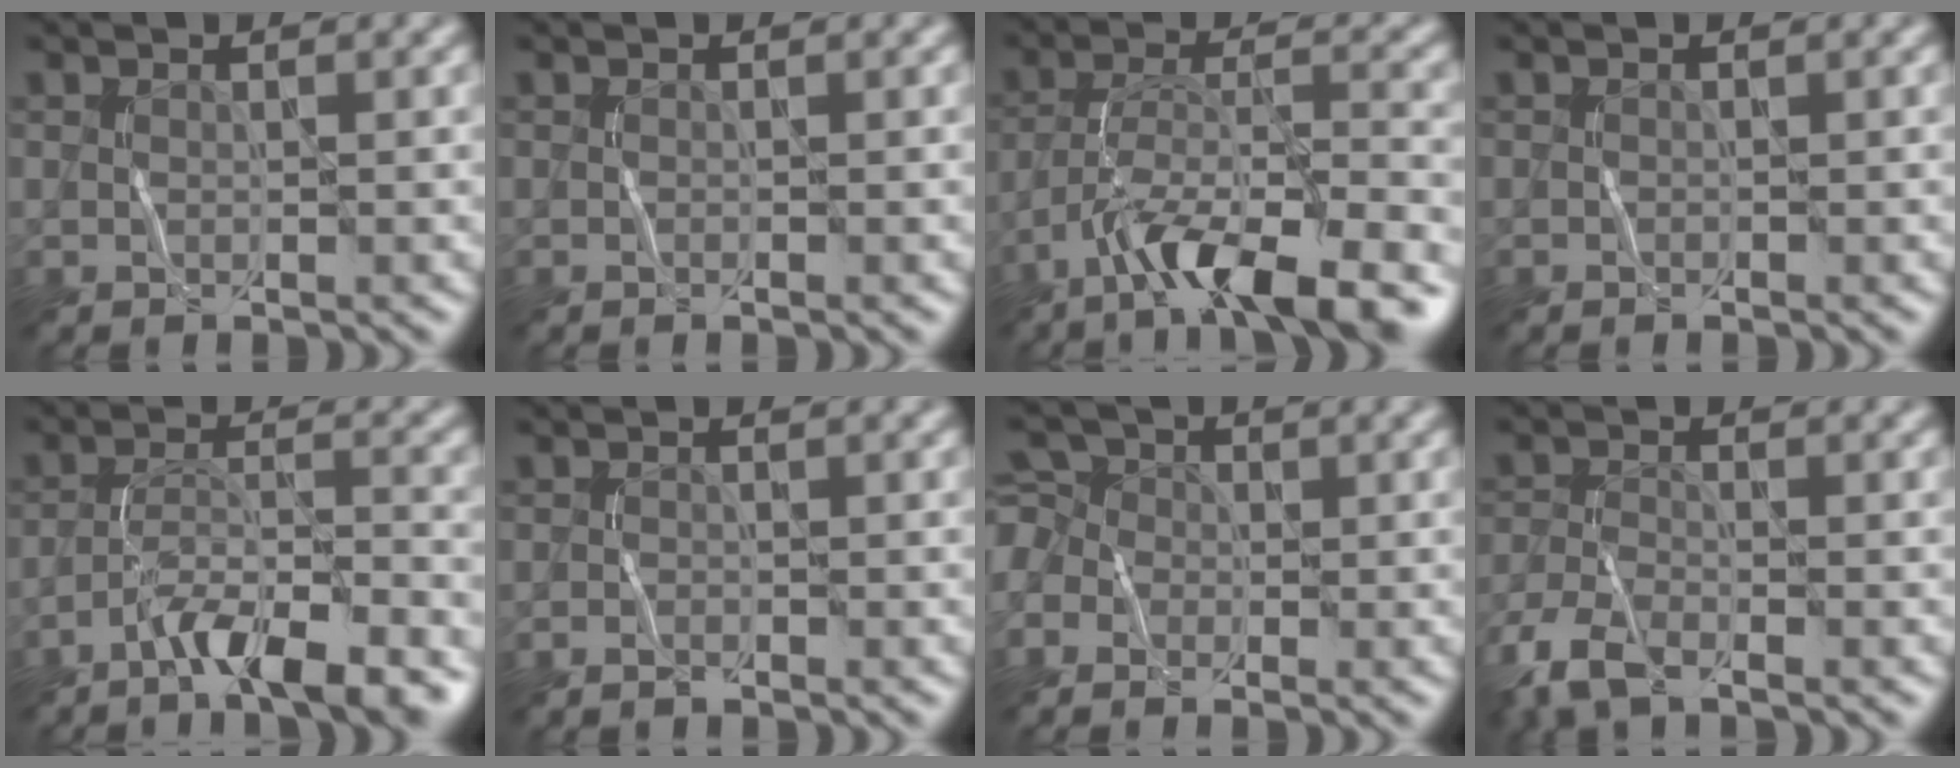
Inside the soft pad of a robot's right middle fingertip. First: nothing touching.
{"total": 0.0}
{"total": 10.1, "force": [-6.7, 2.5, 7.1], "torque": [-0.123, 0.011, -0.115]}
{"total": 0.0}
{"total": 7.0, "force": [-5.1, 1.3, 4.7], "torque": [-0.078, 0.011, -0.086]}
{"total": 0.7, "force": [-0.6, 0.1, 0.3], "torque": [-0.008, 0.003, -0.012]}
{"total": 3.8, "force": [-1.0, 3.3, 1.6], "torque": [-0.037, 0.024, -0.035]}
{"total": 4.2, "force": [-3.2, 1.4, 2.4], "torque": [-0.062, -0.008, -0.075]}